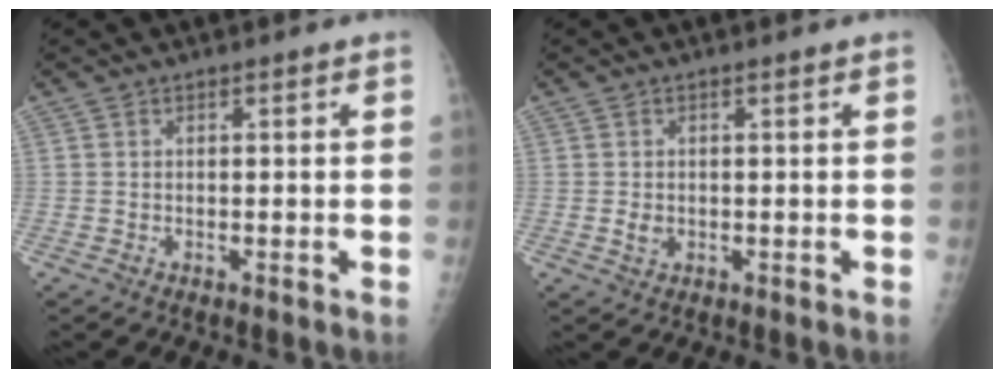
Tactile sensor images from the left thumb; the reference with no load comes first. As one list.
[{"total": 1.6, "force": [0.0, 1.2, 1.1], "torque": [-0.016, -0.001, 0.003]}]